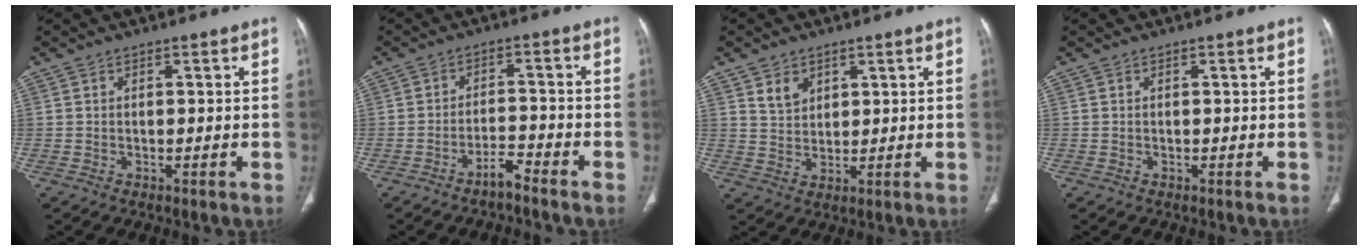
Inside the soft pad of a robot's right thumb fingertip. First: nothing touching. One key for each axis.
{"total": 3.4, "fx": -2.9, "fy": 0.5, "fz": 1.7, "tx": -0.033, "ty": 0.024, "tz": -0.052}
{"total": 4.5, "fx": 2.6, "fy": 3.2, "fz": 1.8, "tx": -0.016, "ty": -0.022, "tz": 0.055}
{"total": 0.0}